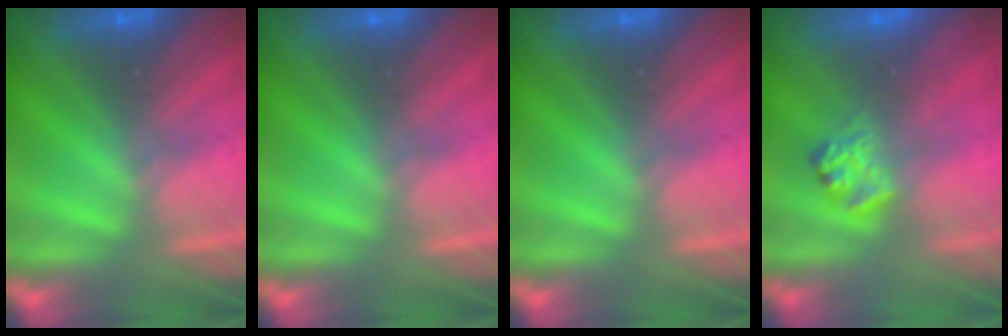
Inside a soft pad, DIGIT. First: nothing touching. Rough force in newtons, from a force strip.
{"total": 0.0}
{"total": 0.0}
{"total": 2.3}